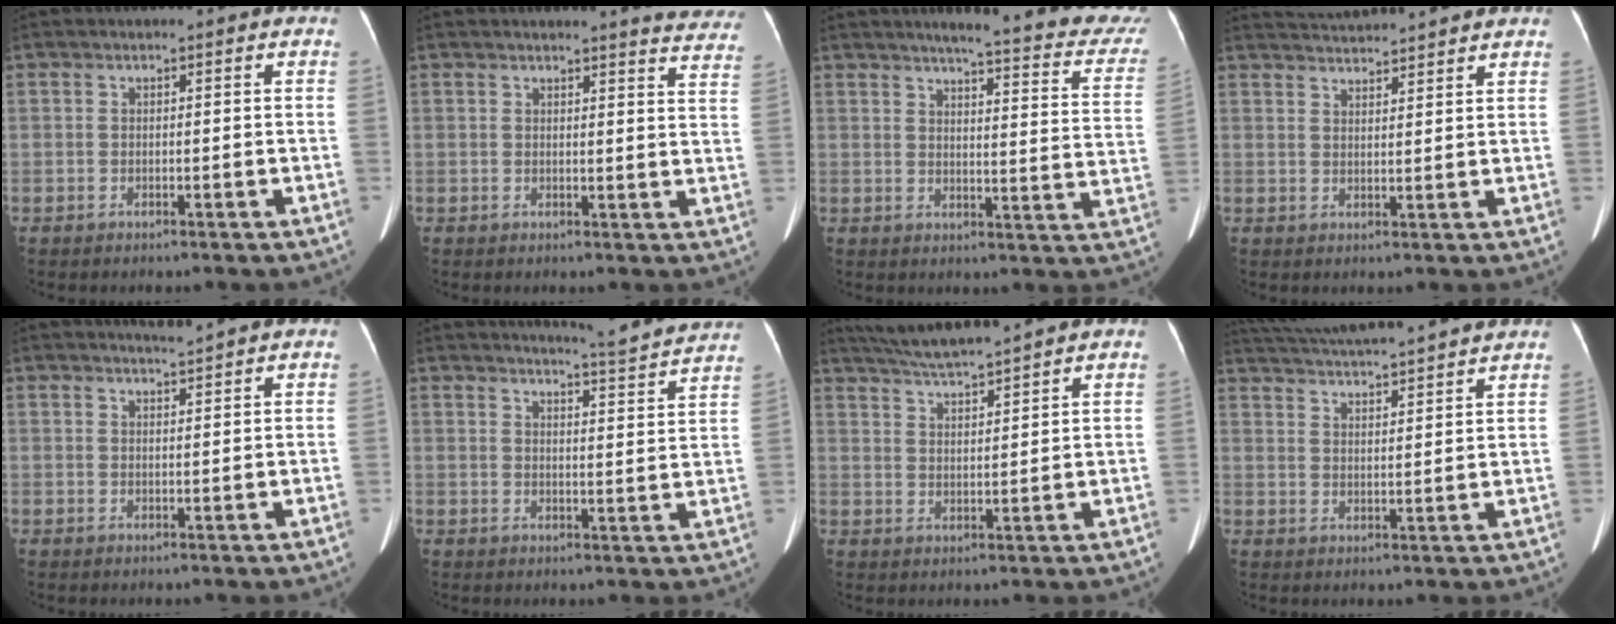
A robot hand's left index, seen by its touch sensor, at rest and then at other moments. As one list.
[{"total": 10.1, "force": [9.9, 0.6, 1.8], "torque": [0.003, -0.065, 0.077]}, {"total": 21.5, "force": [18.8, 1.9, 10.3], "torque": [-0.117, -0.057, 0.204]}, {"total": 8.8, "force": [8.5, 0.1, 2.4], "torque": [-0.046, 0.030, 0.123]}, {"total": 1.8, "force": [1.7, -0.7, 0.2], "torque": [-0.007, -0.005, 0.034]}, {"total": 10.4, "force": [10.1, -1.4, 2.1], "torque": [-0.045, -0.035, 0.118]}, {"total": 8.2, "force": [7.5, -1.0, 3.2], "torque": [-0.061, 0.016, 0.134]}, {"total": 16.6, "force": [15.2, 0.3, 6.6], "torque": [-0.125, 0.028, 0.226]}]